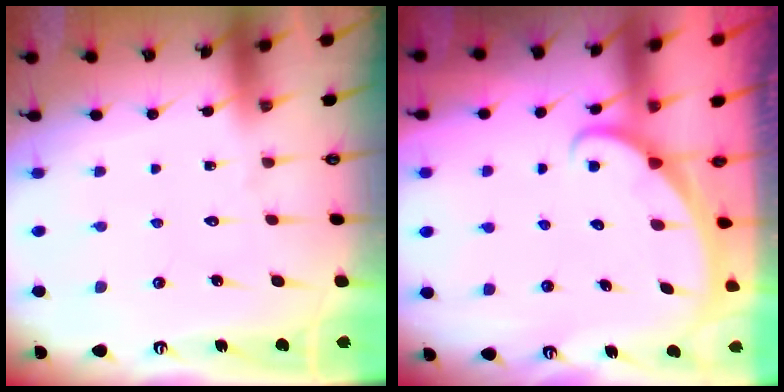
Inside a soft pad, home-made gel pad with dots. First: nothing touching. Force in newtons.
{"total": 1.6, "press": 1.6, "slide": 0.0}